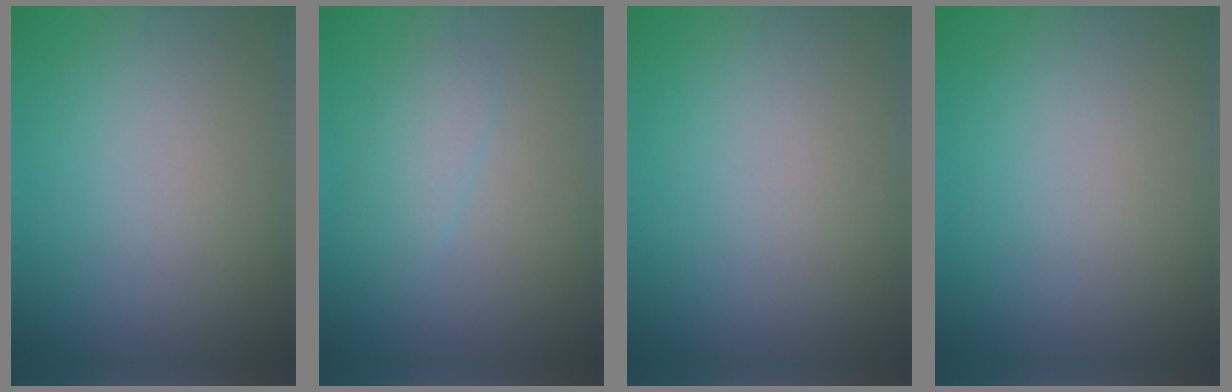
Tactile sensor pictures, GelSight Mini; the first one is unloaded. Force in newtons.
{"total": 2.0, "press": 2.0, "slide": 0.1}
{"total": 0.0}
{"total": 0.0}